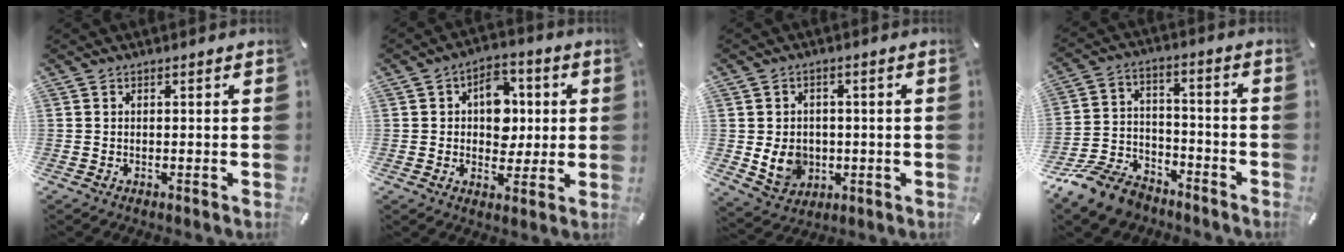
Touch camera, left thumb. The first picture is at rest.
{"total": 9.9, "force": [1.5, 7.8, 5.8], "torque": [-0.069, 0.003, 0.024]}
{"total": 8.3, "force": [-1.0, 7.2, 4.1], "torque": [-0.082, 0.005, -0.017]}
{"total": 12.4, "force": [-9.5, 6.6, 4.5], "torque": [-0.079, 0.059, -0.178]}